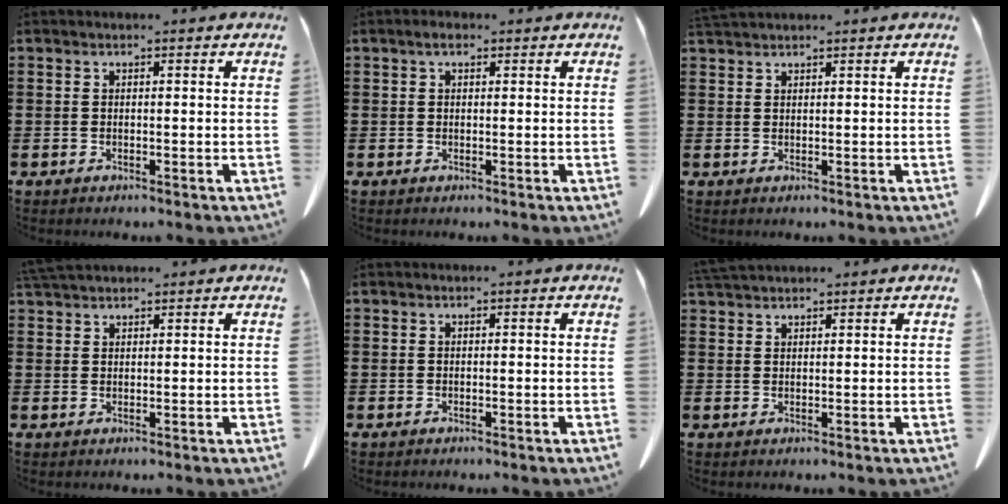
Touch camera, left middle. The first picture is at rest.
{"total": 1.6, "force": [0.7, 0.7, 1.3], "torque": [-0.027, 0.006, 0.011]}
{"total": 1.4, "force": [1.3, 0.0, 0.4], "torque": [-0.011, -0.001, 0.026]}
{"total": 2.6, "force": [2.5, 0.4, 0.8], "torque": [-0.022, 0.000, 0.049]}
{"total": 0.0}
{"total": 2.5, "force": [2.4, 0.3, 0.7], "torque": [-0.021, 0.000, 0.047]}